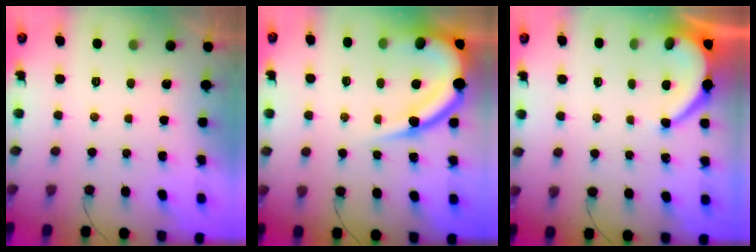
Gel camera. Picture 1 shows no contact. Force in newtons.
{"total": 14.1, "press": 14.0, "slide": 1.3}
{"total": 6.6, "press": 6.6, "slide": 0.4}